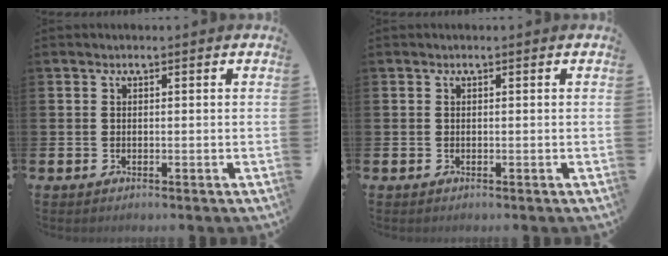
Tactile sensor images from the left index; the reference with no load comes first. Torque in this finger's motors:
{"motor_torque": [0.00, 0.00, 0.00, 0.00]}